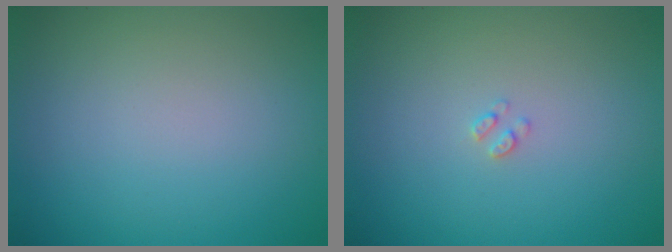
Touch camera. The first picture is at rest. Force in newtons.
{"total": 0.7, "press": 0.6, "slide": 0.1}